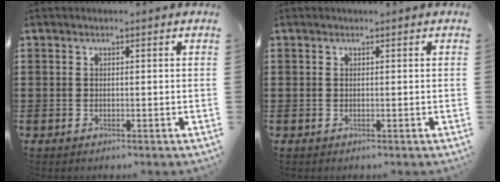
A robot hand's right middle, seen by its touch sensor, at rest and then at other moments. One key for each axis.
{"total": 0.0}